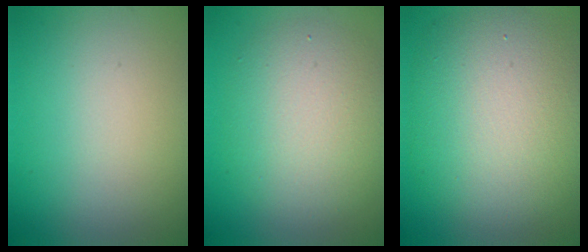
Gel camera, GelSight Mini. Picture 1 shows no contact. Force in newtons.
{"total": 5.6, "press": 5.6, "slide": 0.5}
{"total": 10.4, "press": 10.4, "slide": 0.5}